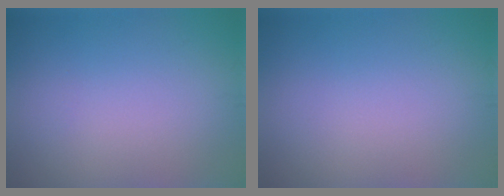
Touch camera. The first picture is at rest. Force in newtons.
{"total": 0.0}